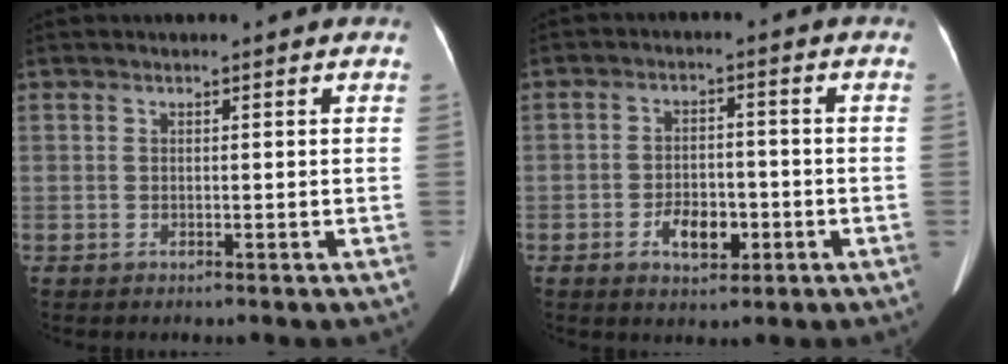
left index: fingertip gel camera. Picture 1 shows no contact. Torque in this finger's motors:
{"motor_torque": [0.10, 0.10, 0.07, 0.02]}